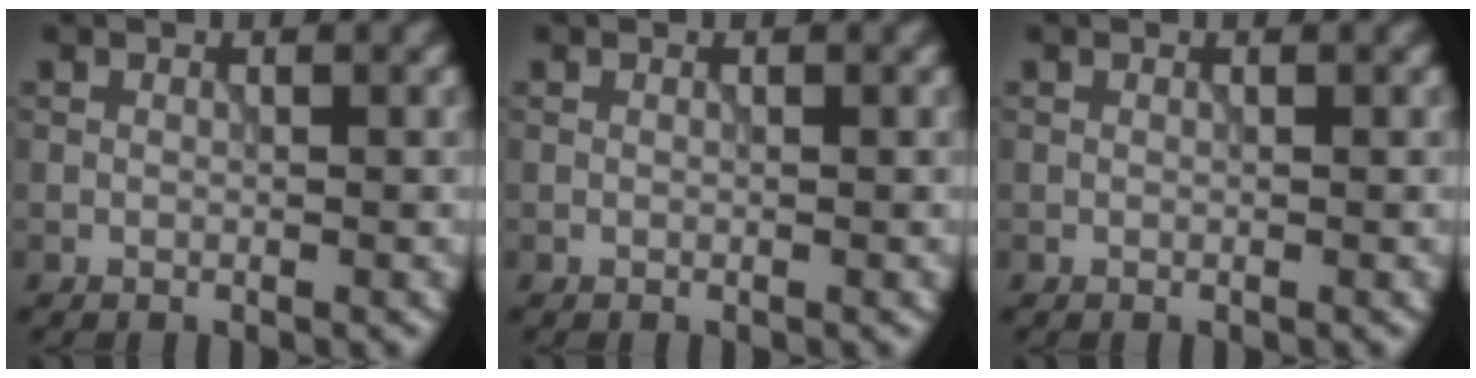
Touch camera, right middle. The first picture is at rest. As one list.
[{"total": 0.0}, {"total": 0.0}]